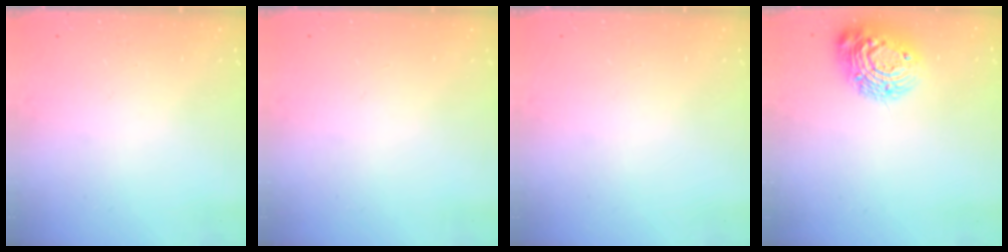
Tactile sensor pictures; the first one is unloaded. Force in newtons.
{"total": 0.0}
{"total": 0.0}
{"total": 13.4, "press": 13.4, "slide": 0.9}